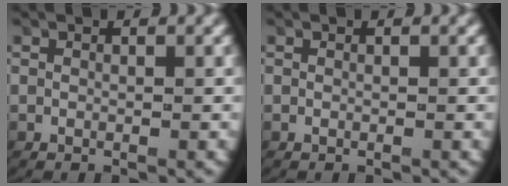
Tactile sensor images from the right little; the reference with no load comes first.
{"total": 0.0}